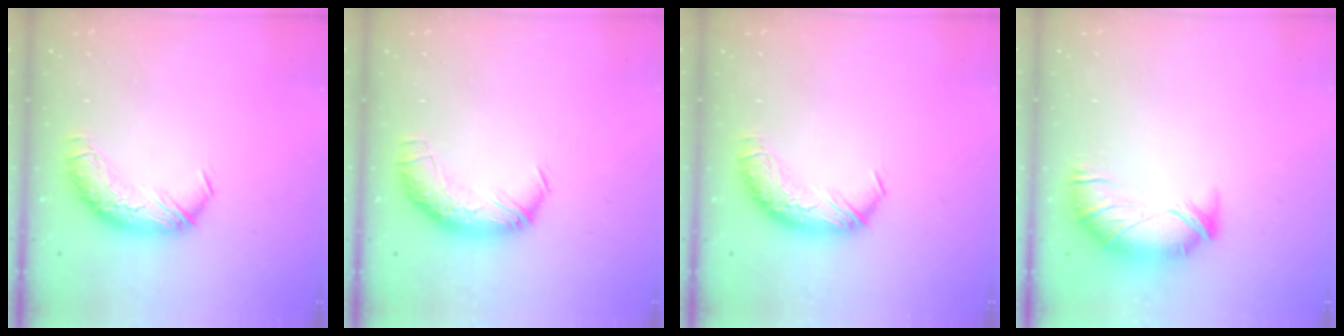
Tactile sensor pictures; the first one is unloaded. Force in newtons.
{"total": 2.3, "press": 0.9, "slide": 2.2}
{"total": 0.0}
{"total": 2.5, "press": 1.9, "slide": 1.7}